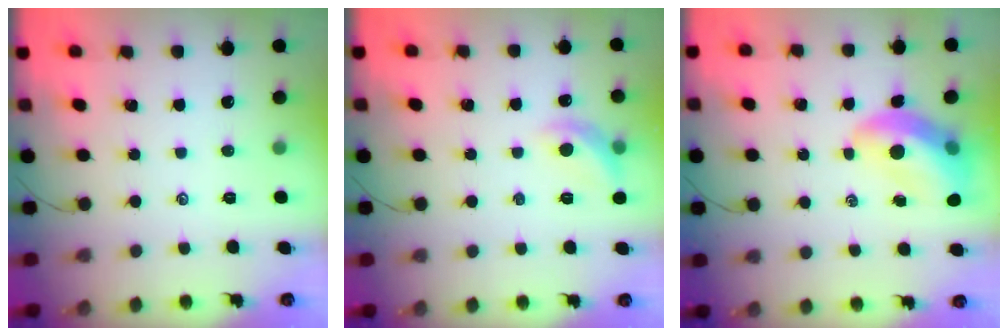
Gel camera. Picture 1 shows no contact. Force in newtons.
{"total": 9.0, "press": 9.0, "slide": 0.8}
{"total": 11.8, "press": 11.3, "slide": 3.3}